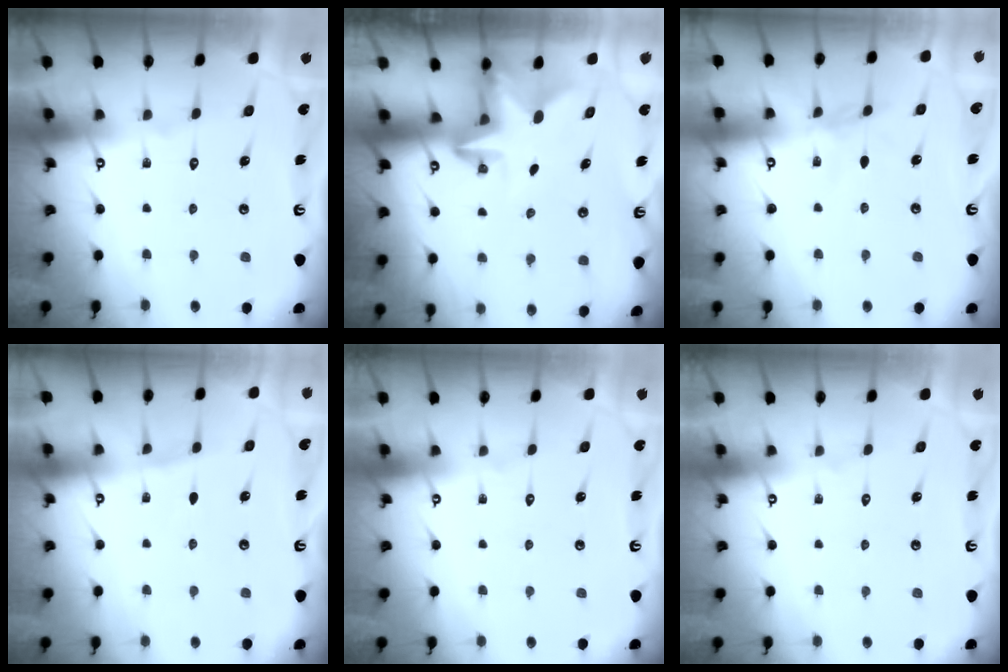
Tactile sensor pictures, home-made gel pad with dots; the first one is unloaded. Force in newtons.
{"total": 2.7, "press": 2.7, "slide": 0.5}
{"total": 3.0, "press": 2.9, "slide": 0.4}
{"total": 2.2, "press": 2.2, "slide": 0.4}
{"total": 0.0}
{"total": 0.0}